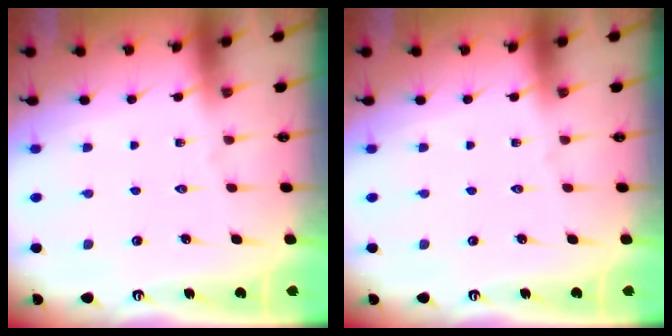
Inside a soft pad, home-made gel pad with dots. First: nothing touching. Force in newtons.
{"total": 0.0}